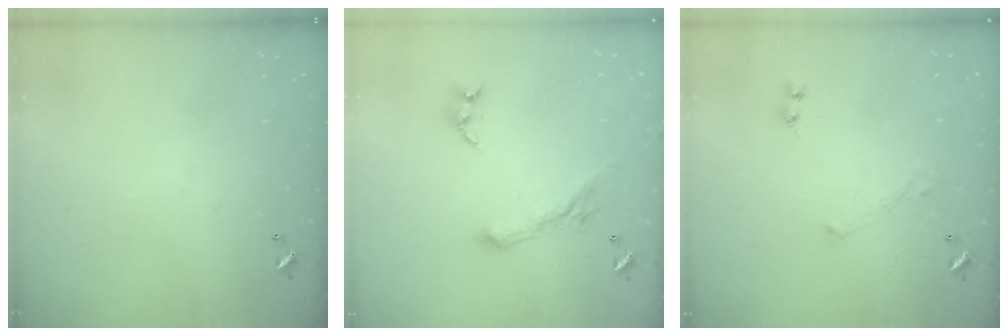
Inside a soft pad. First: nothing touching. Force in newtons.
{"total": 0.8, "press": 0.8, "slide": 0.2}
{"total": 0.0}